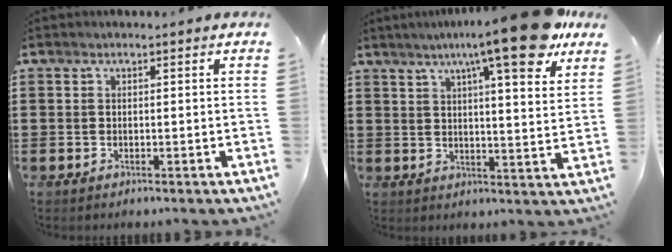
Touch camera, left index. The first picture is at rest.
{"total": 13.5, "force": [9.1, 1.5, 9.8], "torque": [-0.156, -0.031, 0.142]}